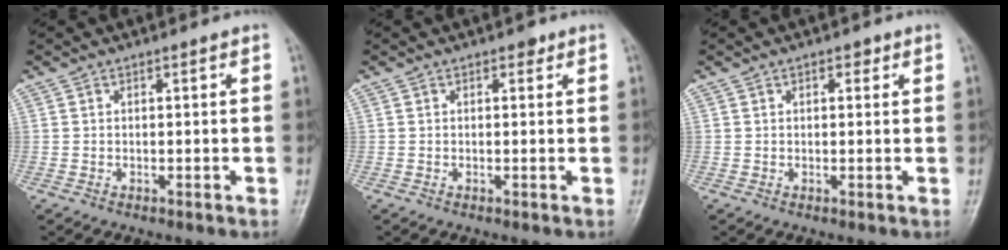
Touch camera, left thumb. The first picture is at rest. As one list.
[{"total": 1.0, "force": [0.5, 0.7, 0.5], "torque": [0.003, -0.001, 0.003]}, {"total": 1.6, "force": [0.8, 1.0, 1.0], "torque": [-0.004, 0.000, 0.008]}]